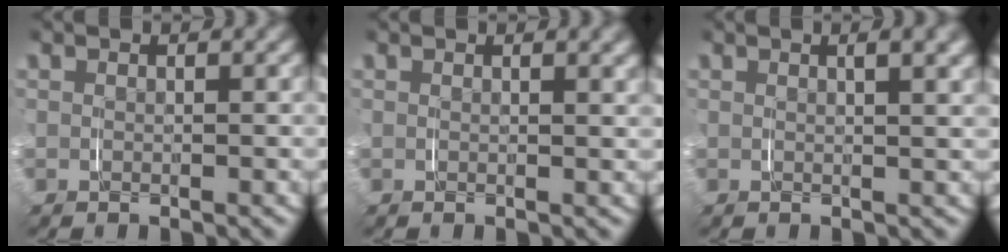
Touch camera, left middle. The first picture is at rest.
{"total": 0.9, "force": [0.7, -0.3, 0.4], "torque": [-0.001, 0.005, 0.011]}
{"total": 2.4, "force": [1.6, 0.0, 1.7], "torque": [-0.013, 0.015, 0.024]}